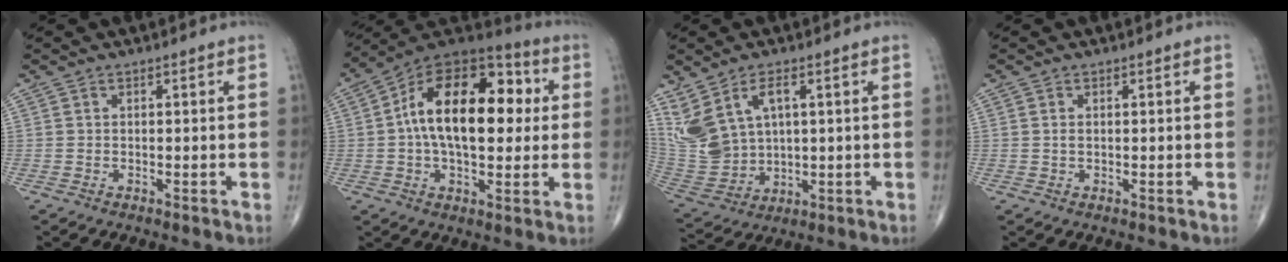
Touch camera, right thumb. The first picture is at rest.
{"total": 21.8, "force": [2.4, 12.0, 18.1], "torque": [-0.267, 0.029, 0.027]}
{"total": 11.9, "force": [4.6, 7.0, 8.5], "torque": [-0.179, -0.015, 0.114]}
{"total": 0.7, "force": [0.2, 0.4, 0.6], "torque": [-0.014, 0.000, 0.004]}